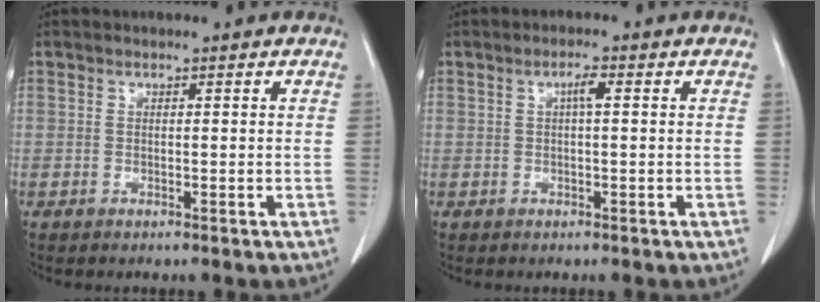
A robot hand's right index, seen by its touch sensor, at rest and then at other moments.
{"total": 1.8, "force": [0.4, 0.2, 1.8], "torque": [-0.031, 0.004, 0.005]}